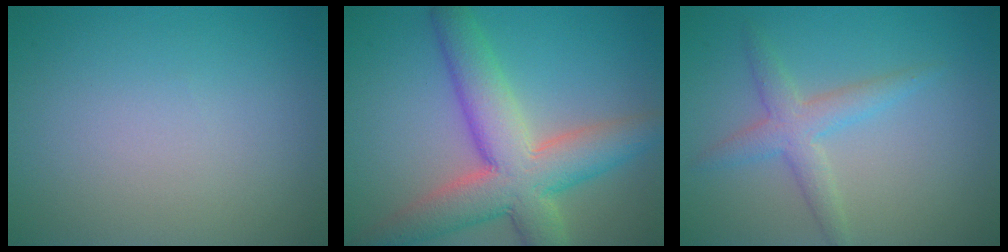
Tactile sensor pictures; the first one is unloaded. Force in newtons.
{"total": 8.9, "press": 8.8, "slide": 0.6}
{"total": 2.9, "press": 2.9, "slide": 0.3}